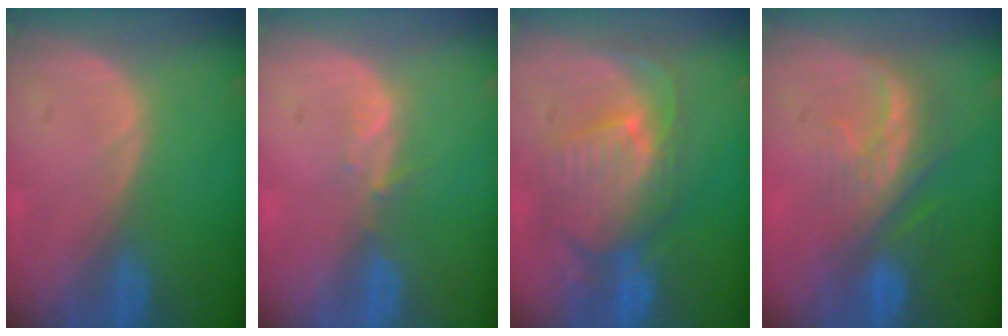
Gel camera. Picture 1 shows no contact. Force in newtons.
{"total": 1.7, "press": 1.5, "slide": 0.8}
{"total": 10.2, "press": 9.2, "slide": 4.4}
{"total": 8.1, "press": 7.4, "slide": 3.3}